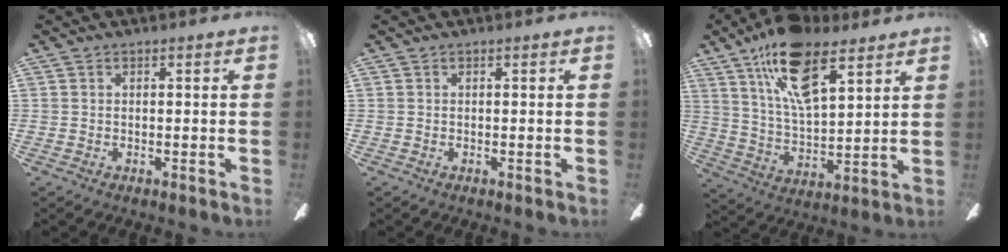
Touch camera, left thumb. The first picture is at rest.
{"total": 0.0}
{"total": 18.2, "force": [10.8, 8.1, 12.3], "torque": [-0.212, -0.035, 0.187]}